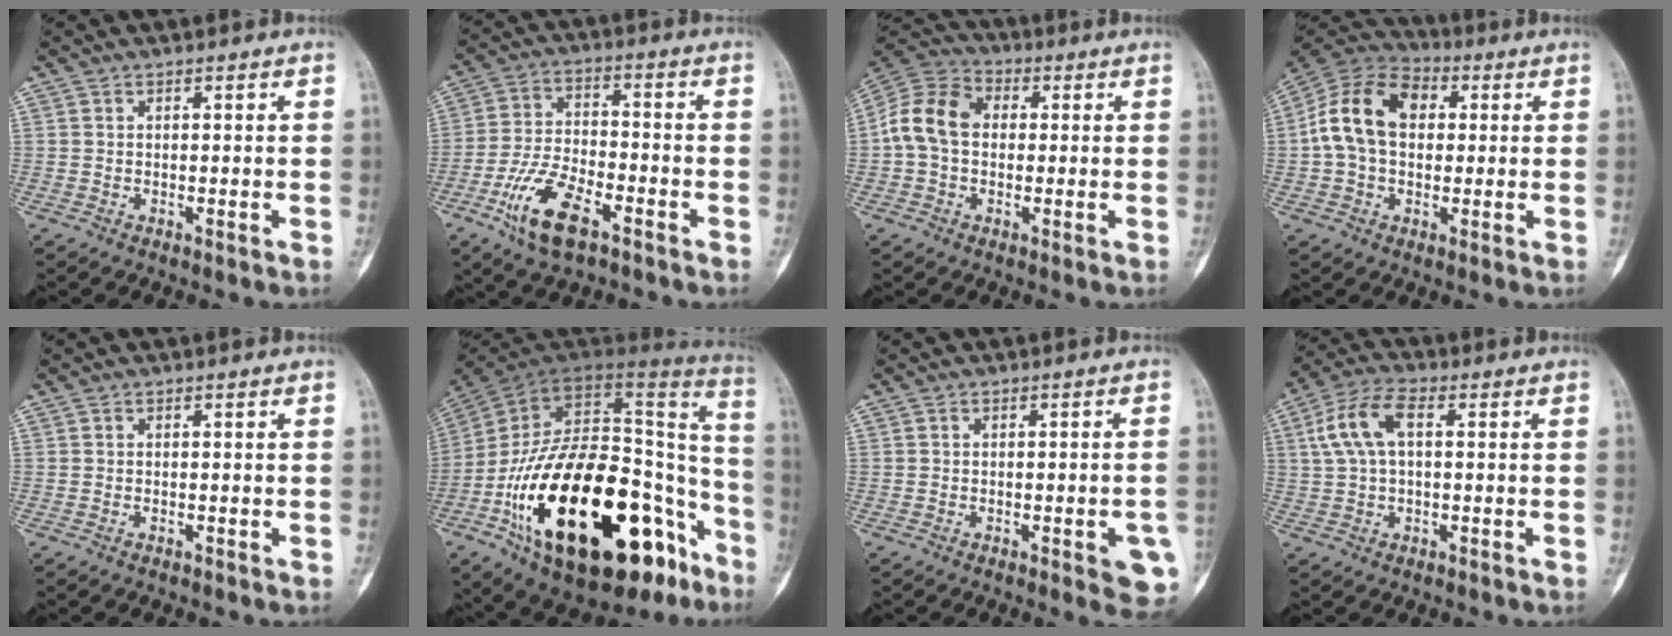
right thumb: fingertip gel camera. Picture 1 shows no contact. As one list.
[{"total": 12.4, "force": [-6.5, 5.5, 8.9], "torque": [-0.175, 0.023, -0.121]}, {"total": 11.2, "force": [0.4, 8.4, 7.4], "torque": [-0.137, 0.033, -0.004]}, {"total": 14.3, "force": [1.6, 10.1, 10.1], "torque": [-0.173, 0.032, 0.017]}, {"total": 0.0}, {"total": 42.1, "force": [-16.9, 20.2, 32.8], "torque": [-0.470, 0.067, -0.261]}, {"total": 6.8, "force": [-2.4, 2.0, 6.0], "torque": [-0.058, 0.003, -0.024]}, {"total": 8.8, "force": [1.7, 4.4, 7.4], "torque": [-0.157, 0.027, 0.030]}]